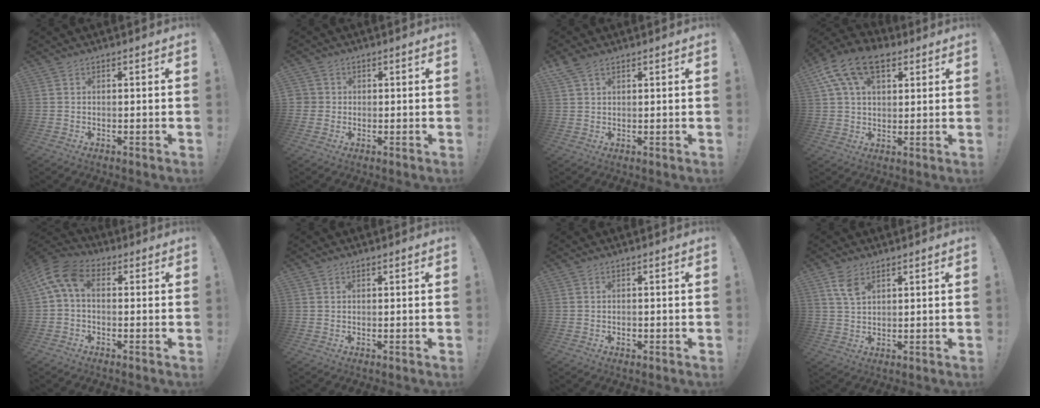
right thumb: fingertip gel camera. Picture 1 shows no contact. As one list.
[{"total": 2.7, "force": [0.1, 2.6, 0.4], "torque": [-0.012, 0.006, 0.003]}, {"total": 4.0, "force": [2.7, 2.0, 2.1], "torque": [-0.038, -0.010, 0.052]}, {"total": 14.1, "force": [7.0, 8.2, 9.1], "torque": [-0.165, -0.022, 0.129]}, {"total": 9.7, "force": [2.0, 5.3, 7.8], "torque": [-0.171, -0.004, 0.041]}, {"total": 0.5, "force": [0.4, 0.3, 0.1], "torque": [0.002, -0.001, 0.007]}, {"total": 1.0, "force": [-0.7, 0.6, 0.3], "torque": [-0.013, 0.003, -0.010]}, {"total": 5.1, "force": [2.9, 2.5, 3.3], "torque": [-0.063, -0.010, 0.054]}]